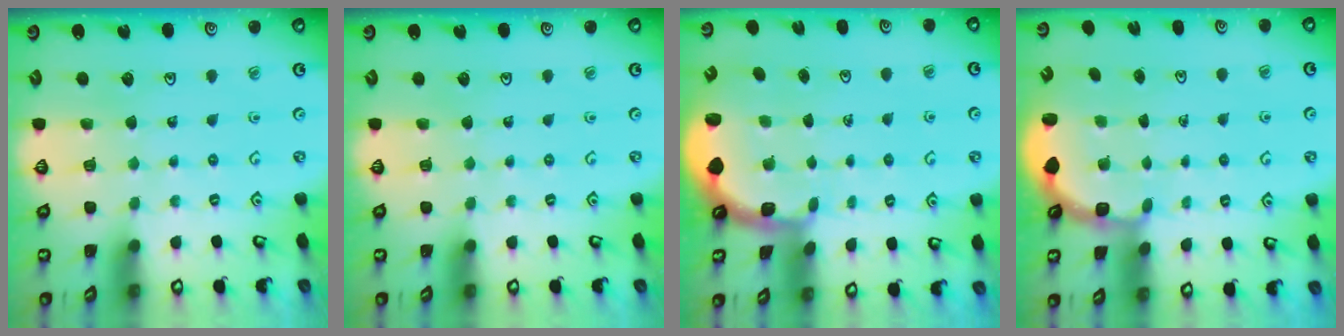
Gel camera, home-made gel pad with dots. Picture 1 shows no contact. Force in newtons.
{"total": 0.0}
{"total": 2.1, "press": 1.8, "slide": 1.0}
{"total": 2.9, "press": 2.5, "slide": 1.4}